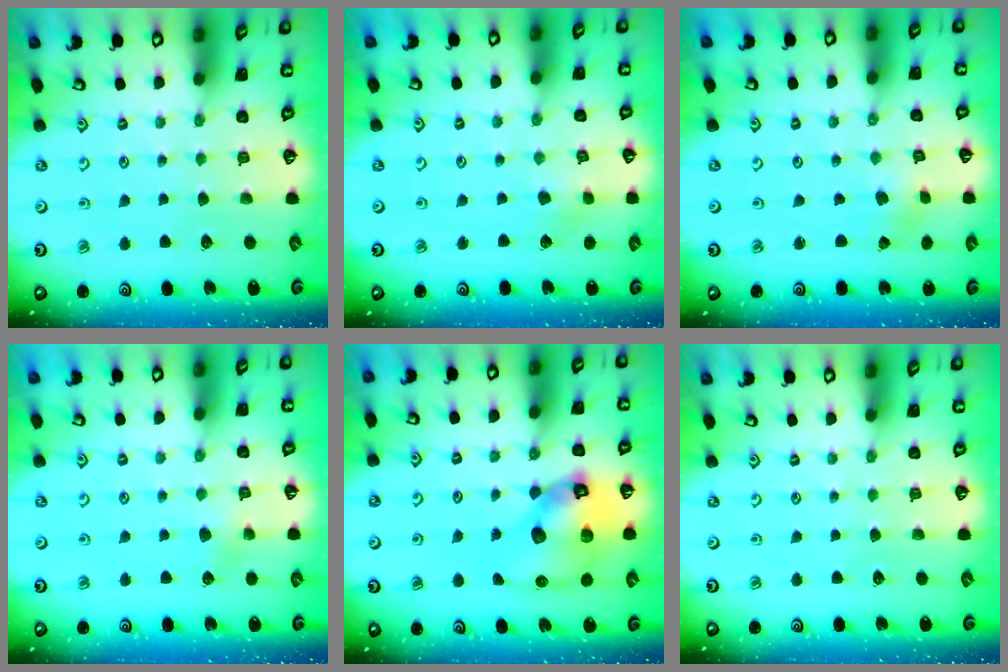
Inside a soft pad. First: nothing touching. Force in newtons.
{"total": 3.4, "press": 3.3, "slide": 0.4}
{"total": 0.5, "press": 0.5, "slide": 0.1}
{"total": 3.8, "press": 3.7, "slide": 0.4}
{"total": 15.2, "press": 15.1, "slide": 2.1}
{"total": 0.0}